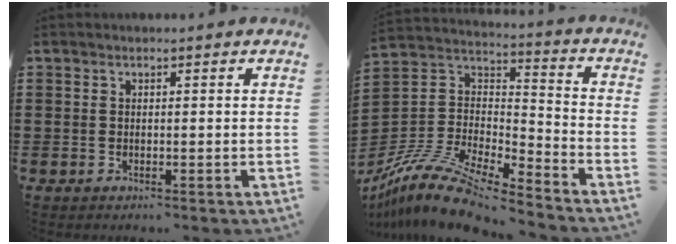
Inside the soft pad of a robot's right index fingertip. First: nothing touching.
{"total": 13.0, "force": [-10.9, 3.0, 6.3], "torque": [-0.134, 0.025, -0.213]}